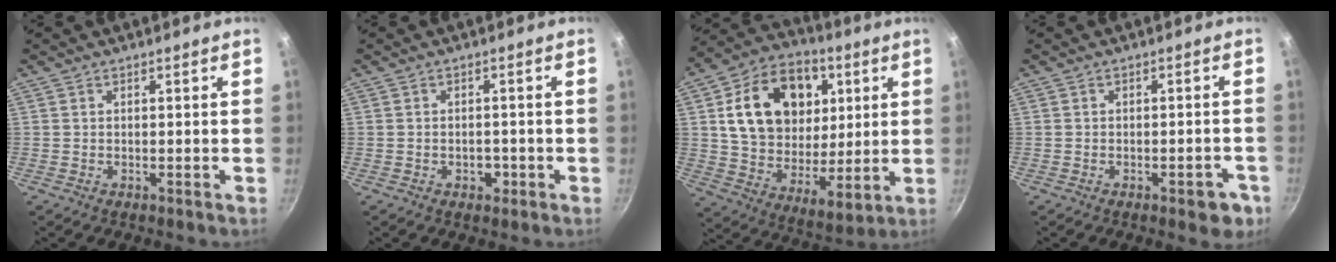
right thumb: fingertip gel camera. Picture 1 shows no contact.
{"total": 2.5, "force": [-1.0, 1.8, 1.4], "torque": [-0.009, 0.008, -0.011]}
{"total": 24.0, "force": [6.3, 17.2, 15.4], "torque": [-0.226, -0.015, 0.107]}
{"total": 5.3, "force": [-2.5, 2.5, 4.0], "torque": [-0.028, 0.019, -0.025]}